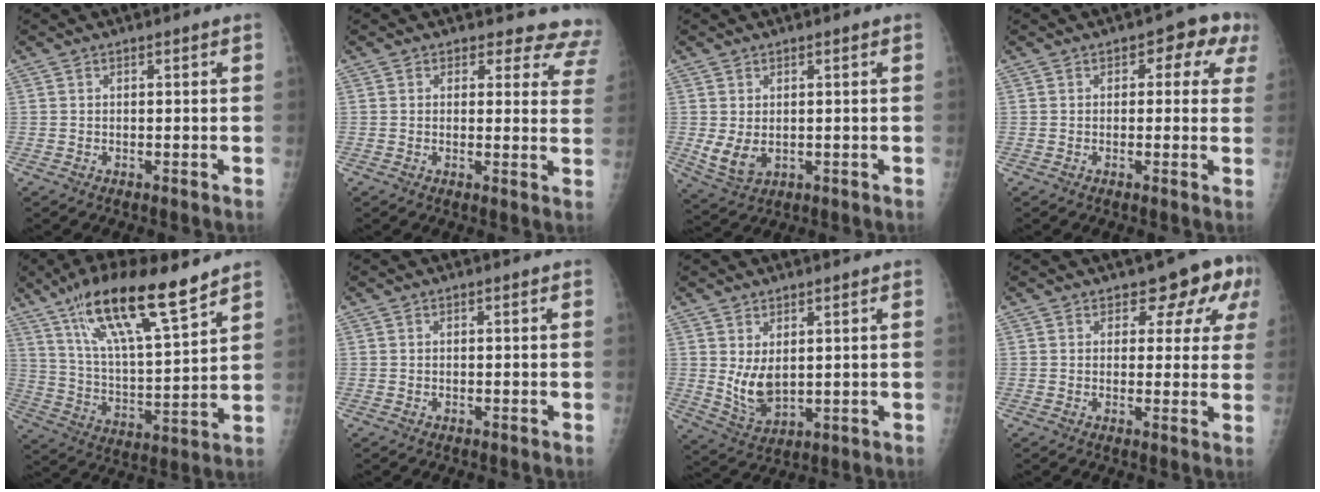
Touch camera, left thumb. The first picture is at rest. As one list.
[{"total": 9.6, "force": [8.5, 4.4, 0.4], "torque": [0.052, -0.046, 0.055]}, {"total": 5.0, "force": [0.1, 3.4, 3.7], "torque": [-0.064, -0.015, 0.015]}, {"total": 6.0, "force": [2.1, 3.8, 4.1], "torque": [0.003, 0.003, 0.010]}, {"total": 19.5, "force": [13.3, 4.0, 13.7], "torque": [-0.223, -0.054, 0.240]}, {"total": 0.0}, {"total": 6.8, "force": [1.8, 3.9, 5.2], "torque": [-0.082, -0.026, 0.048]}, {"total": 8.3, "force": [4.4, 4.7, 5.2], "torque": [-0.016, -0.014, 0.042]}]